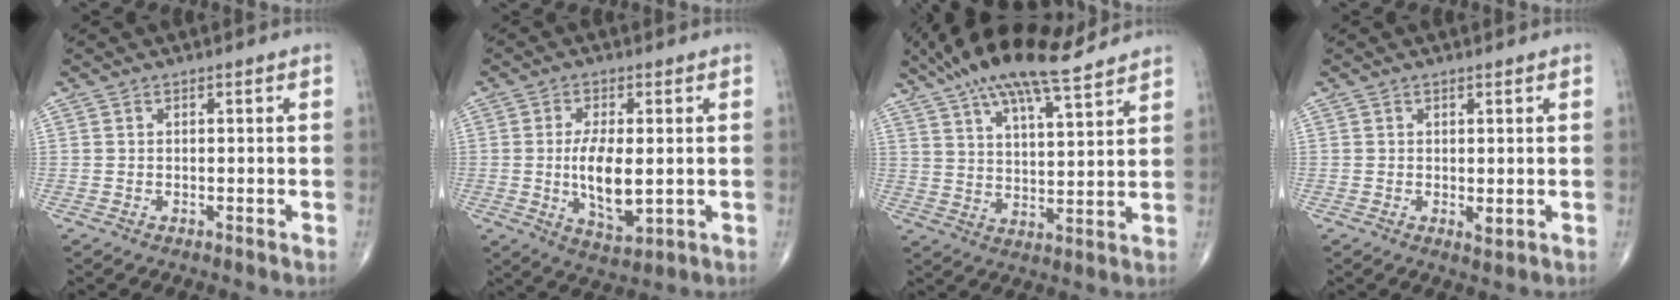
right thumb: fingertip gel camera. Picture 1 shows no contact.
{"total": 9.3, "force": [-0.3, 3.6, 8.6], "torque": [-0.154, -0.019, 0.002]}
{"total": 18.1, "force": [13.8, 4.2, 10.9], "torque": [-0.180, -0.029, 0.238]}
{"total": 1.7, "force": [0.1, 0.4, 1.6], "torque": [-0.024, -0.007, 0.004]}